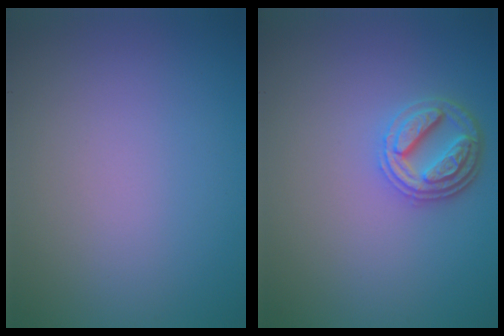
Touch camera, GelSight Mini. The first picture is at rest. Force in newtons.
{"total": 3.5, "press": 3.1, "slide": 1.6}